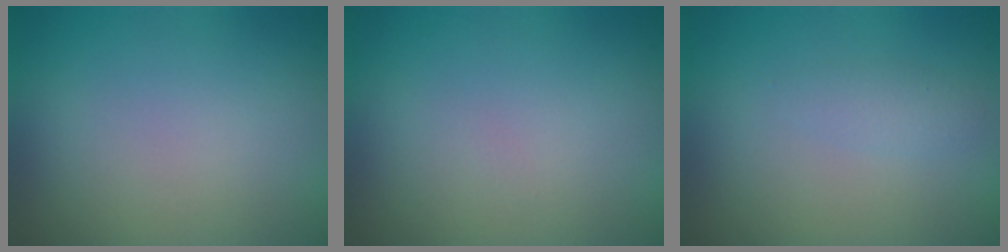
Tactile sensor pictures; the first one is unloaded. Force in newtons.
{"total": 0.0}
{"total": 1.1, "press": 1.0, "slide": 0.1}